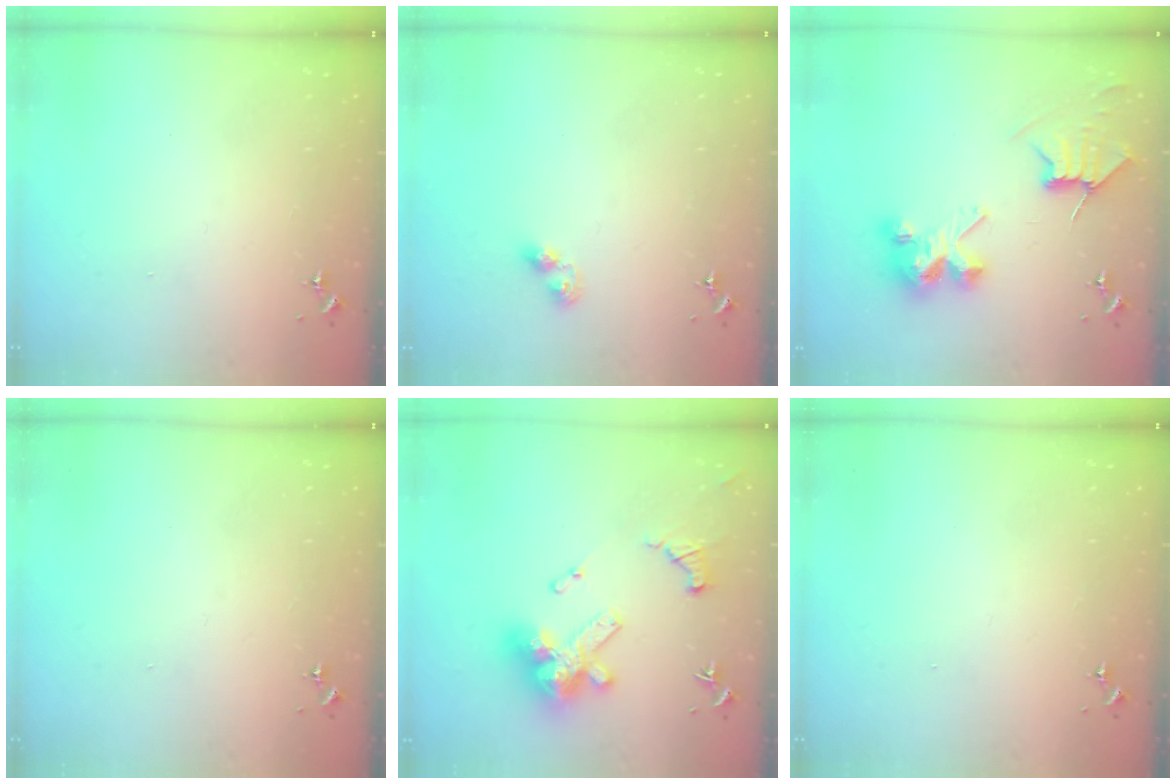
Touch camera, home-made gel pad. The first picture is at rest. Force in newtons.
{"total": 5.3, "press": 5.3, "slide": 0.4}
{"total": 8.7, "press": 8.6, "slide": 0.6}
{"total": 0.0}
{"total": 24.3, "press": 24.1, "slide": 2.6}
{"total": 0.0}